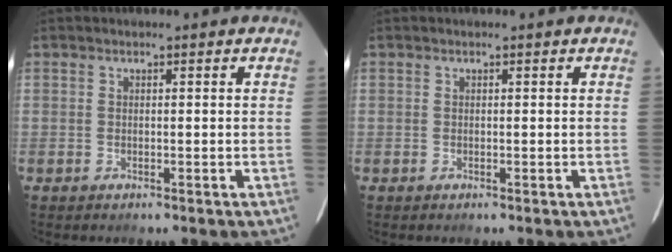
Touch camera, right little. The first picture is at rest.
{"total": 0.0}